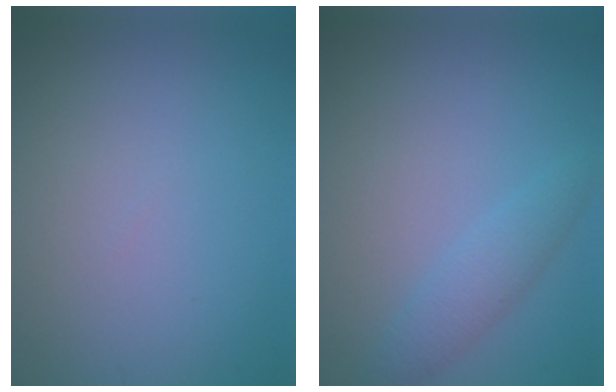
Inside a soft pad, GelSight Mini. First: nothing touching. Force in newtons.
{"total": 2.1, "press": 2.0, "slide": 0.2}